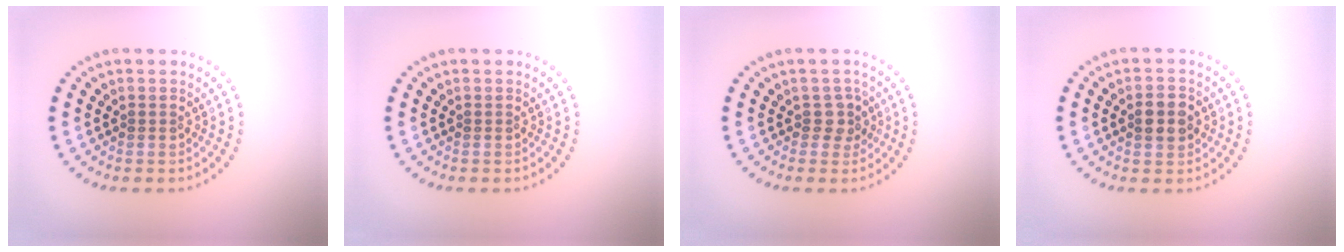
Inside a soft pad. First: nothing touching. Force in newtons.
{"total": 0.0}
{"total": 1.7, "press": 1.4, "slide": 0.9}
{"total": 2.8, "press": 2.8, "slide": 0.1}